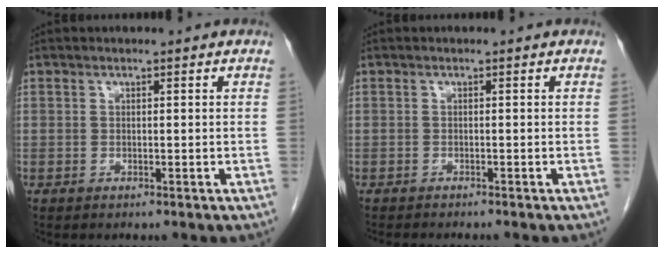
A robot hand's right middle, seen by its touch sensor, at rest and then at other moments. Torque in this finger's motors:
{"motor_torque": [0.06, -0.03, 0.00, 0.01]}